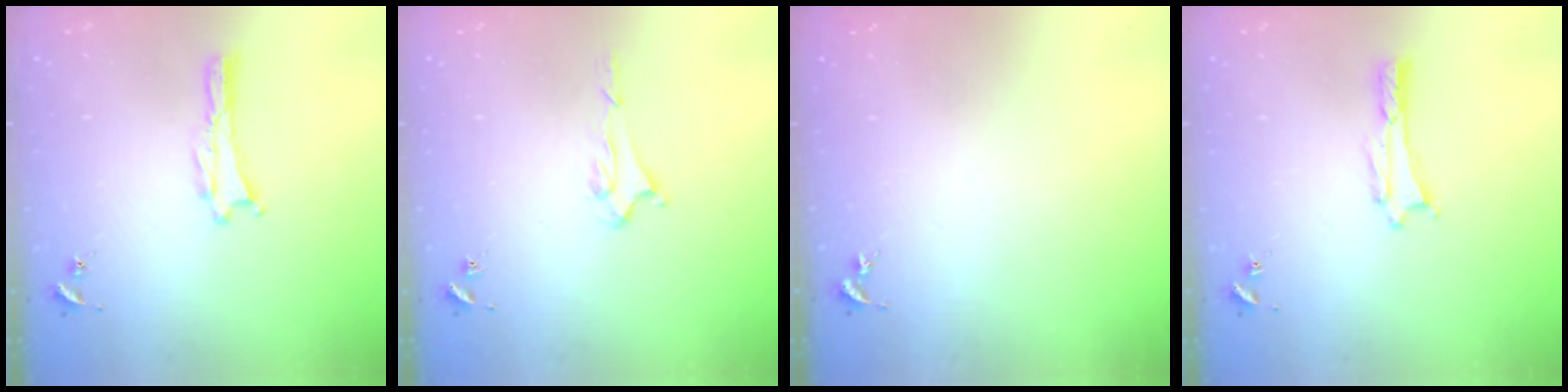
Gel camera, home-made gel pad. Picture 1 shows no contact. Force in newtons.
{"total": 1.7, "press": 1.6, "slide": 0.4}
{"total": 0.0}
{"total": 0.5, "press": 0.5, "slide": 0.2}